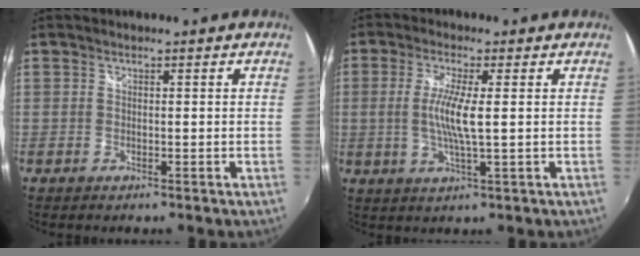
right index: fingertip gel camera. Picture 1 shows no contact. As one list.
[{"total": 6.4, "force": [0.1, 0.4, 6.4], "torque": [-0.128, -0.006, 0.002]}]